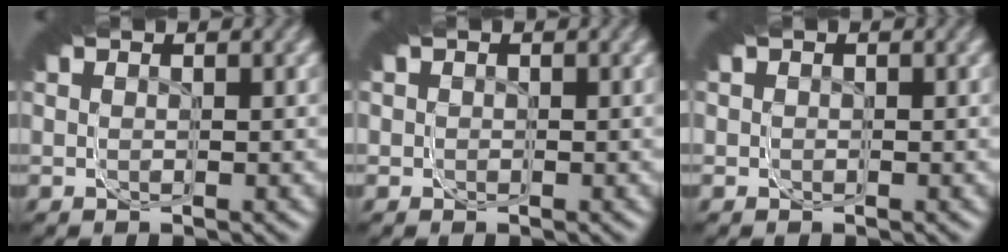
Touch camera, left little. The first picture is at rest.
{"total": 1.8, "force": [-0.2, 1.7, 0.3], "torque": [-0.013, -0.010, -0.003]}
{"total": 1.4, "force": [-0.2, 1.3, 0.2], "torque": [-0.009, -0.009, -0.003]}